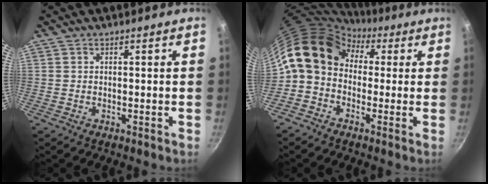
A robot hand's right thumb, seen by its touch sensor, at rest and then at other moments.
{"total": 12.2, "force": [2.3, 9.3, 7.5], "torque": [-0.107, 0.031, 0.016]}